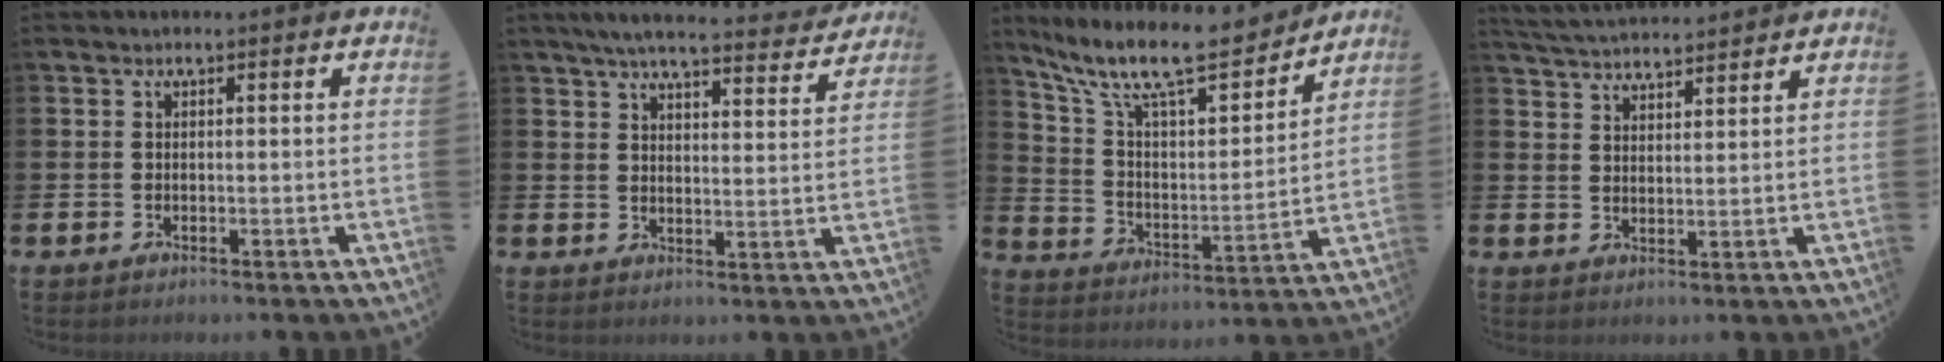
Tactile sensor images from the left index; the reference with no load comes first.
{"total": 6.1, "force": [5.7, 0.5, 2.1], "torque": [-0.048, -0.034, 0.097]}
{"total": 12.2, "force": [10.5, 2.8, 5.5], "torque": [-0.136, -0.068, 0.180]}
{"total": 4.3, "force": [4.3, 0.3, 0.2], "torque": [-0.023, -0.023, 0.078]}